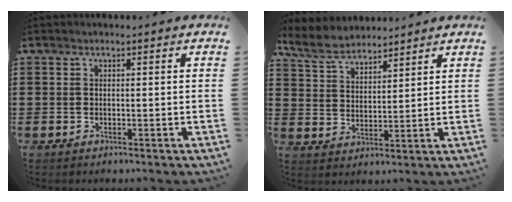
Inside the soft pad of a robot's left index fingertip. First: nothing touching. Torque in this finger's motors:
{"motor_torque": [0.01, -0.23, 0.00, -0.04]}